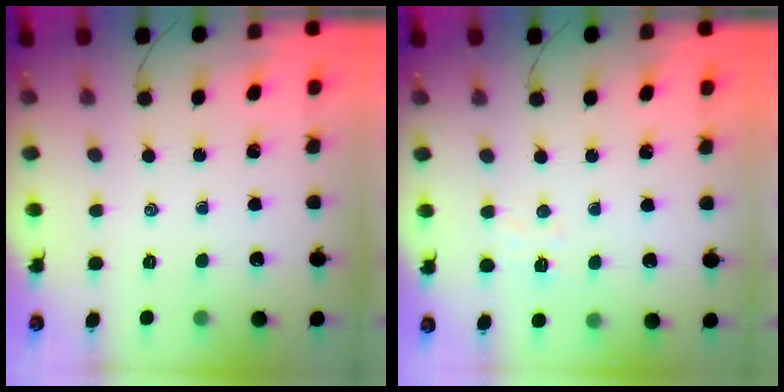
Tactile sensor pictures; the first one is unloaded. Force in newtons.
{"total": 4.1, "press": 4.0, "slide": 0.9}